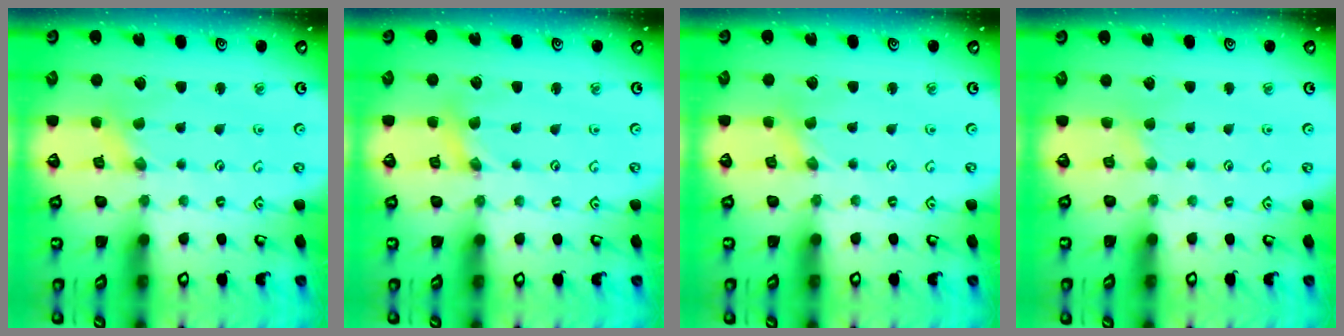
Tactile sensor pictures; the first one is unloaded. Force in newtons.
{"total": 2.9, "press": 2.9, "slide": 0.3}
{"total": 0.0}
{"total": 1.6, "press": 1.6, "slide": 0.3}